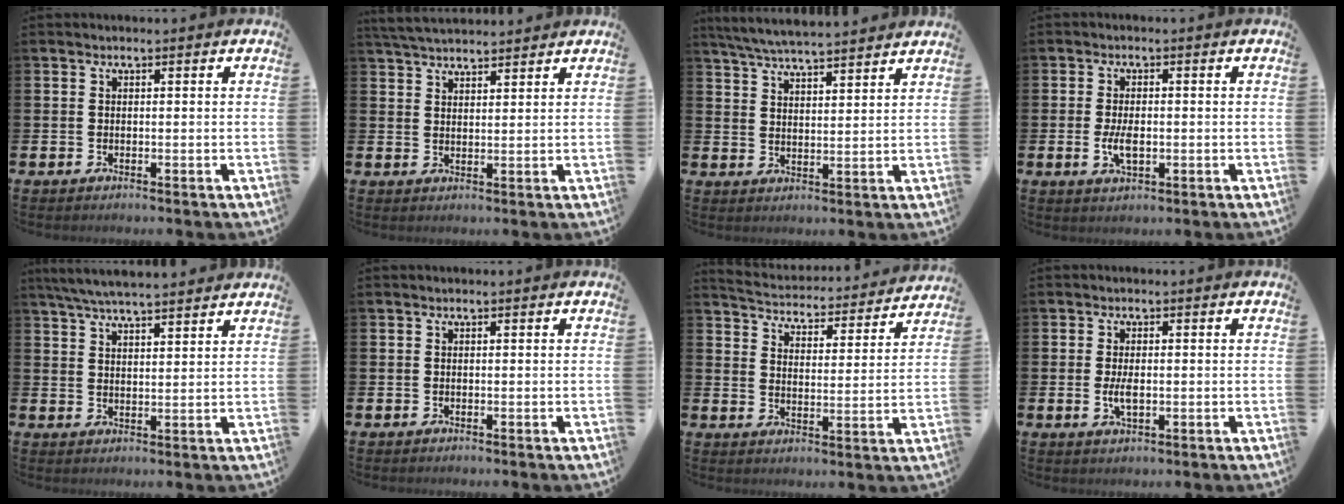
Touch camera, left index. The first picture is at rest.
{"total": 4.2, "force": [4.1, 0.7, 0.8], "torque": [-0.031, -0.011, 0.078]}
{"total": 5.5, "force": [5.4, 0.1, 1.2], "torque": [-0.046, -0.028, 0.098]}
{"total": 3.6, "force": [-0.4, 1.7, 3.1], "torque": [-0.048, 0.000, -0.009]}
{"total": 5.5, "force": [5.3, 0.3, 1.6], "torque": [-0.053, -0.017, 0.097]}
{"total": 0.0}
{"total": 4.3, "force": [4.2, 0.5, 0.3], "torque": [-0.028, -0.043, 0.067]}
{"total": 3.0, "force": [-0.1, 1.3, 2.6], "torque": [-0.042, -0.001, -0.005]}